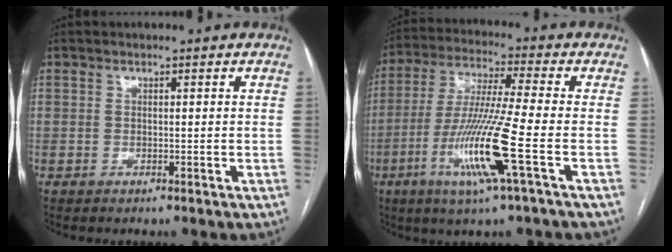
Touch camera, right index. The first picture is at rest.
{"total": 13.9, "force": [-4.8, -1.1, 13.0], "torque": [-0.264, -0.023, -0.096]}